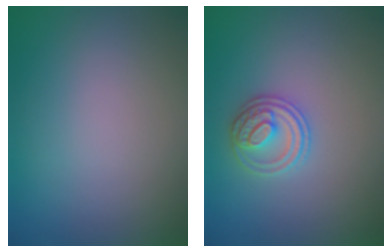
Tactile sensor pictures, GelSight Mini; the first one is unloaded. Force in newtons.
{"total": 2.7, "press": 2.6, "slide": 0.5}